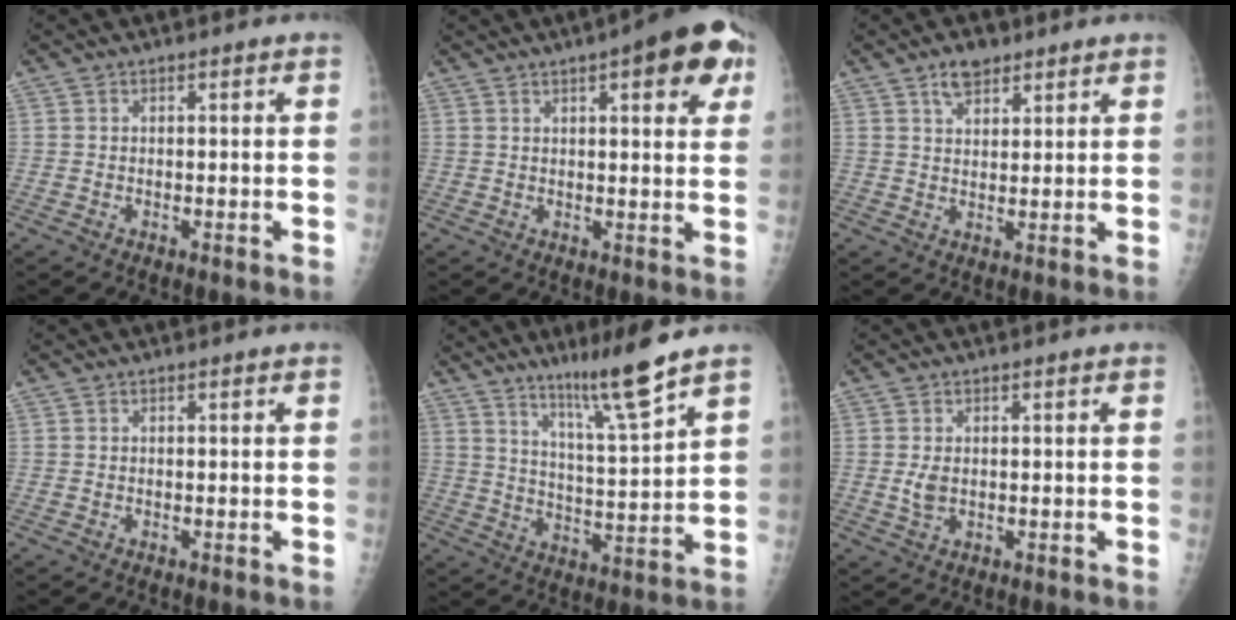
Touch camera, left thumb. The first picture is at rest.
{"total": 11.5, "force": [5.0, 3.7, 9.7], "torque": [-0.091, -0.005, 0.053]}
{"total": 4.5, "force": [3.0, 2.5, 2.2], "torque": [-0.020, -0.015, 0.053]}
{"total": 0.0}
{"total": 10.8, "force": [7.9, -0.5, 7.3], "torque": [-0.125, -0.063, 0.141]}
{"total": 2.5, "force": [0.0, 1.6, 1.9], "torque": [-0.037, -0.005, 0.002]}